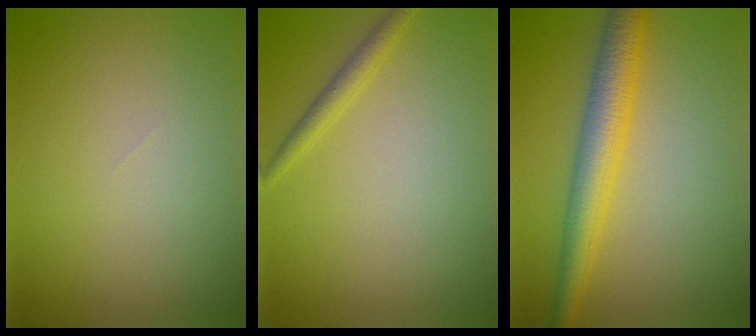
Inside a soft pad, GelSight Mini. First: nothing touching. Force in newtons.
{"total": 1.5, "press": 1.5, "slide": 0.1}
{"total": 5.0, "press": 5.0, "slide": 0.1}